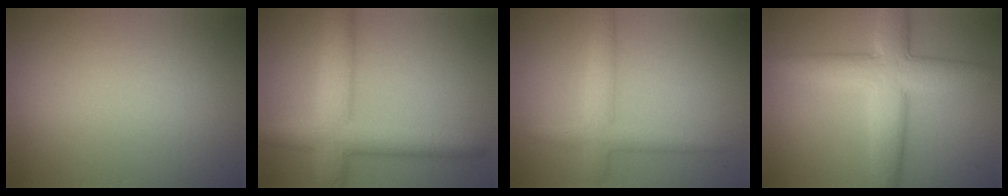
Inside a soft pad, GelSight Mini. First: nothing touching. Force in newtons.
{"total": 6.1, "press": 6.1, "slide": 0.2}
{"total": 2.9, "press": 2.9, "slide": 0.1}
{"total": 7.3, "press": 7.3, "slide": 0.2}